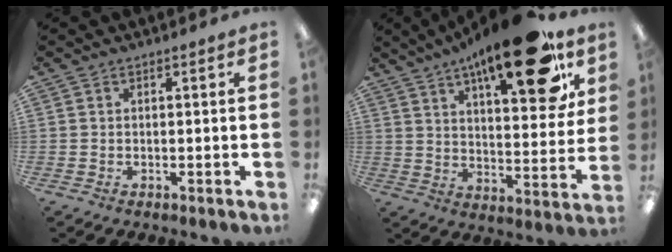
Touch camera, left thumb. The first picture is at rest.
{"total": 22.4, "force": [14.8, 7.4, 15.2], "torque": [-0.215, -0.081, 0.233]}